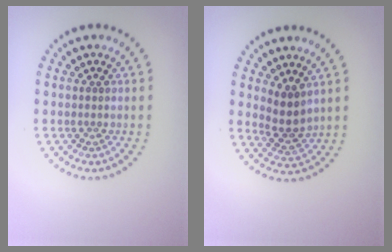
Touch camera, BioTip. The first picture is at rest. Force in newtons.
{"total": 2.5, "press": 2.0, "slide": 1.6}